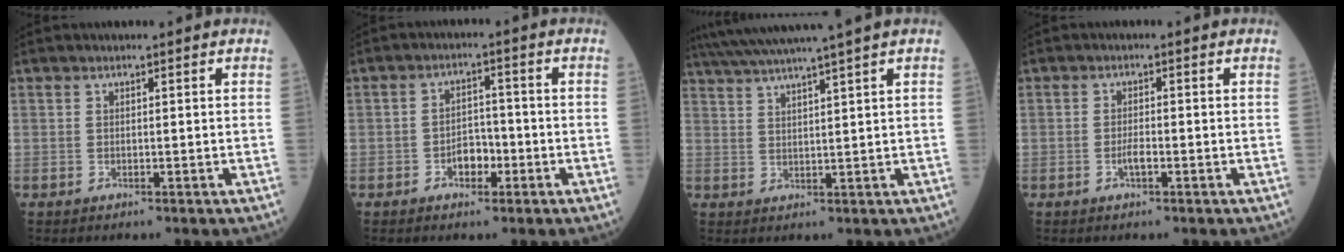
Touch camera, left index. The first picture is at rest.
{"total": 3.9, "force": [-1.8, 2.3, 2.5], "torque": [-0.041, 0.011, -0.032]}
{"total": 10.5, "force": [8.9, -2.2, 5.2], "torque": [-0.087, 0.013, 0.136]}
{"total": 1.8, "force": [-0.8, 0.4, 1.6], "torque": [-0.031, 0.002, -0.015]}